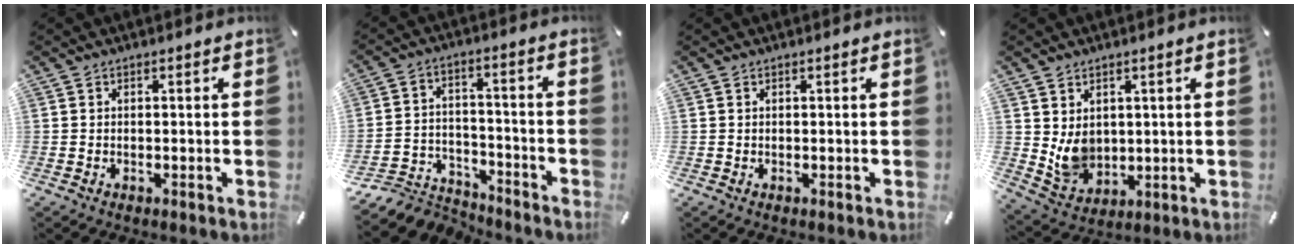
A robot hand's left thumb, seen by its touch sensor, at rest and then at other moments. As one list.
[{"total": 8.9, "force": [-7.5, 4.2, 2.1], "torque": [-0.035, 0.033, -0.141]}, {"total": 0.0}, {"total": 7.4, "force": [2.1, 6.6, 2.7], "torque": [-0.059, -0.024, 0.038]}]